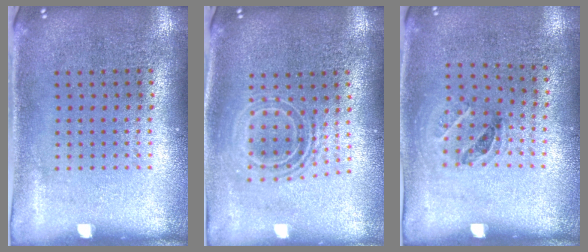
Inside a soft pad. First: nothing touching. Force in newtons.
{"total": 1.6, "press": 1.3, "slide": 1.0}
{"total": 1.1, "press": 0.7, "slide": 0.9}